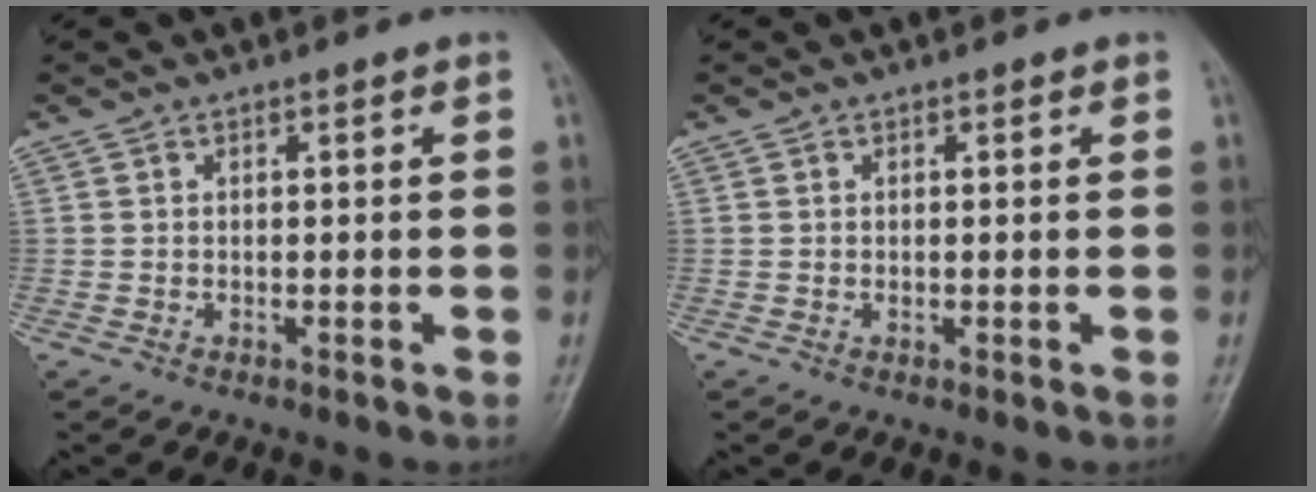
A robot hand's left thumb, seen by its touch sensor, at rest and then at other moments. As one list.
[{"total": 0.6, "force": [0.1, 0.5, 0.3], "torque": [0.001, 0.001, -0.001]}]